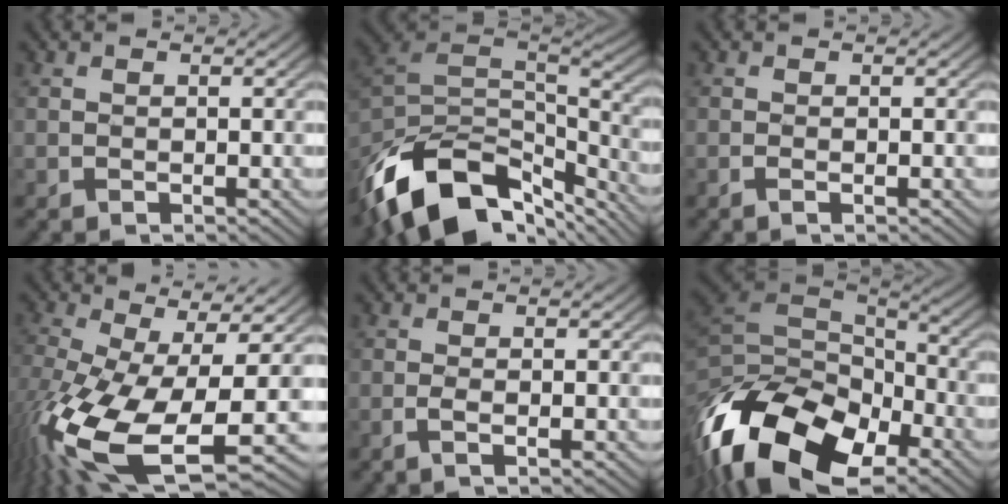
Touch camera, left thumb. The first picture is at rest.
{"total": 16.1, "force": [-9.9, 8.2, 9.6], "torque": [-0.232, -0.026, -0.167]}
{"total": 0.7, "force": [-0.3, 0.0, 0.7], "torque": [-0.015, -0.002, -0.008]}
{"total": 17.6, "force": [-5.8, 7.1, 15.1], "torque": [-0.352, -0.047, -0.091]}
{"total": 1.3, "force": [-0.4, 0.1, 1.2], "torque": [-0.028, 0.000, -0.013]}
{"total": 18.6, "force": [-9.2, 10.3, 12.4], "torque": [-0.300, -0.034, -0.146]}